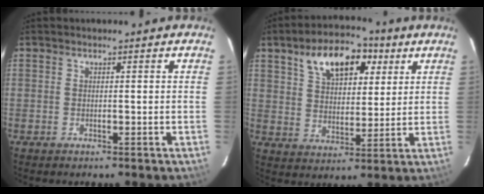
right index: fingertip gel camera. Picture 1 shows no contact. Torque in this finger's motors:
{"motor_torque": [1.15, 0.99, 0.29, 0.11]}